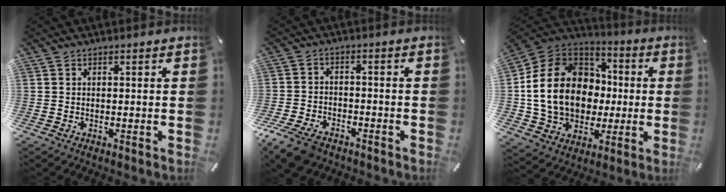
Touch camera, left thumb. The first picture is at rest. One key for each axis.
{"total": 7.6, "fx": -5.4, "fy": 4.2, "fz": 3.3, "tx": -0.076, "ty": 0.021, "tz": -0.102}
{"total": 19.4, "fx": -0.9, "fy": 15.7, "fz": 11.5, "tx": -0.246, "ty": 0.010, "tz": -0.010}